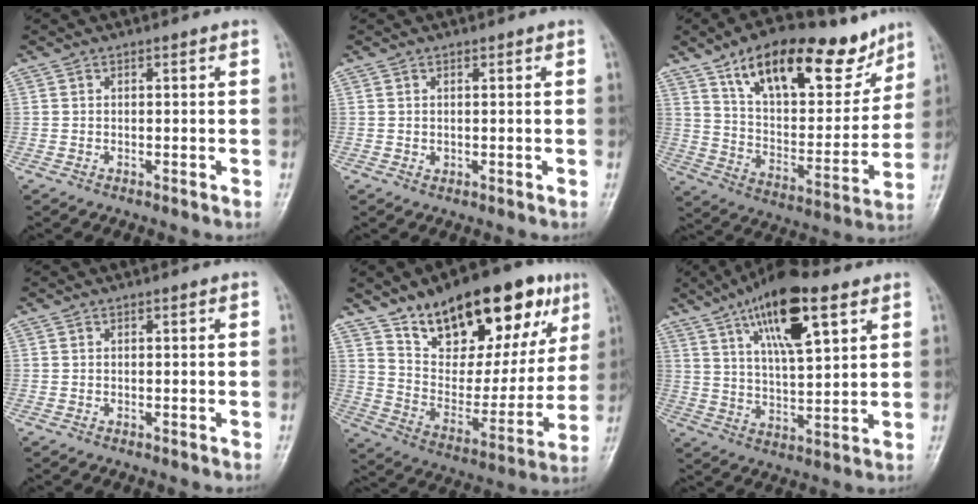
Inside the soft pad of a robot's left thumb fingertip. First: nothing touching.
{"total": 0.7, "force": [0.3, 0.6, 0.2], "torque": [0.002, -0.002, 0.005]}
{"total": 24.6, "force": [15.5, 10.7, 15.7], "torque": [-0.197, -0.044, 0.256]}
{"total": 0.0}
{"total": 26.4, "force": [15.2, 12.0, 18.0], "torque": [-0.223, -0.034, 0.246]}
{"total": 15.9, "force": [8.2, 5.2, 12.6], "torque": [-0.194, -0.022, 0.142]}